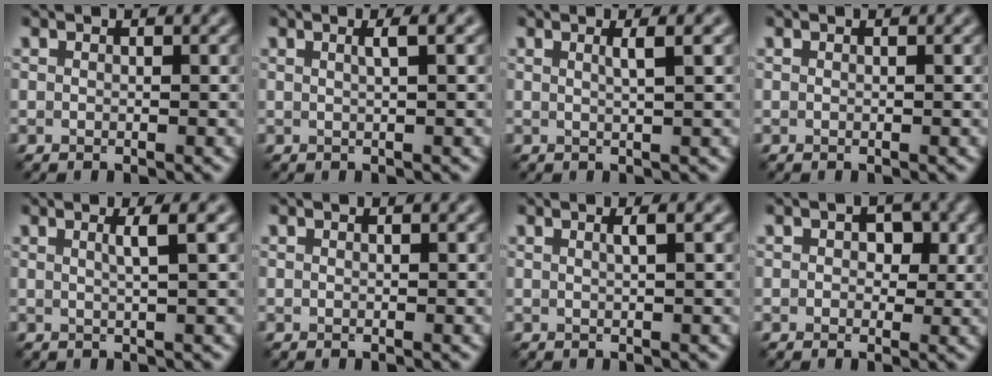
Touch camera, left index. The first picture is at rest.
{"total": 1.9, "force": [0.5, 0.6, 1.7], "torque": [-0.021, 0.006, 0.001]}
{"total": 2.0, "force": [0.6, 0.6, 1.8], "torque": [-0.022, 0.005, 0.003]}
{"total": 0.0}
{"total": 2.3, "force": [0.7, 0.6, 2.1], "torque": [-0.028, 0.006, 0.005]}
{"total": 0.0}
{"total": 1.5, "force": [0.5, 0.5, 1.4], "torque": [-0.015, 0.005, 0.000]}
{"total": 2.4, "force": [0.5, 1.8, 1.4], "torque": [-0.011, -0.001, 0.001]}